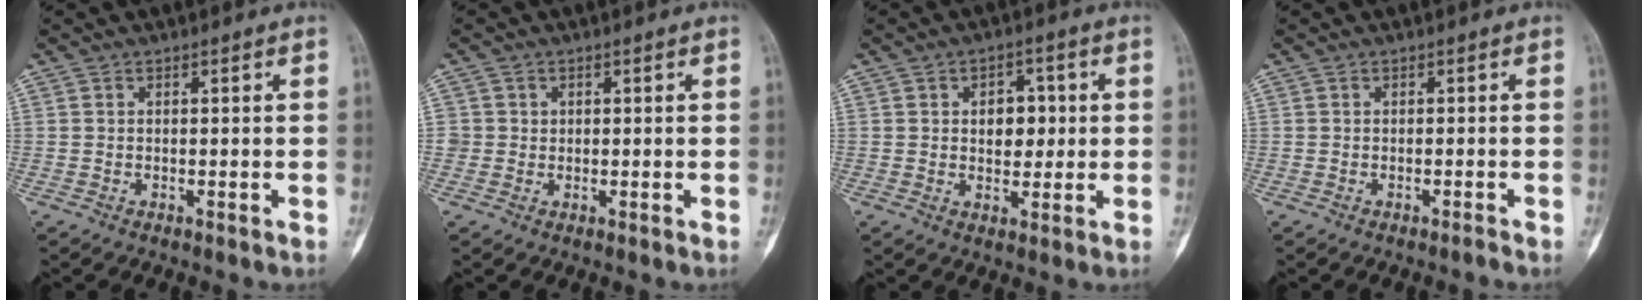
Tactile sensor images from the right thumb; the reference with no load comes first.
{"total": 1.8, "force": [0.3, 1.8, 0.1], "torque": [0.014, 0.004, 0.002]}
{"total": 6.1, "force": [0.8, 4.1, 4.3], "torque": [-0.026, -0.002, 0.011]}
{"total": 0.5, "force": [-0.5, -0.1, 0.2], "torque": [-0.005, 0.006, -0.009]}